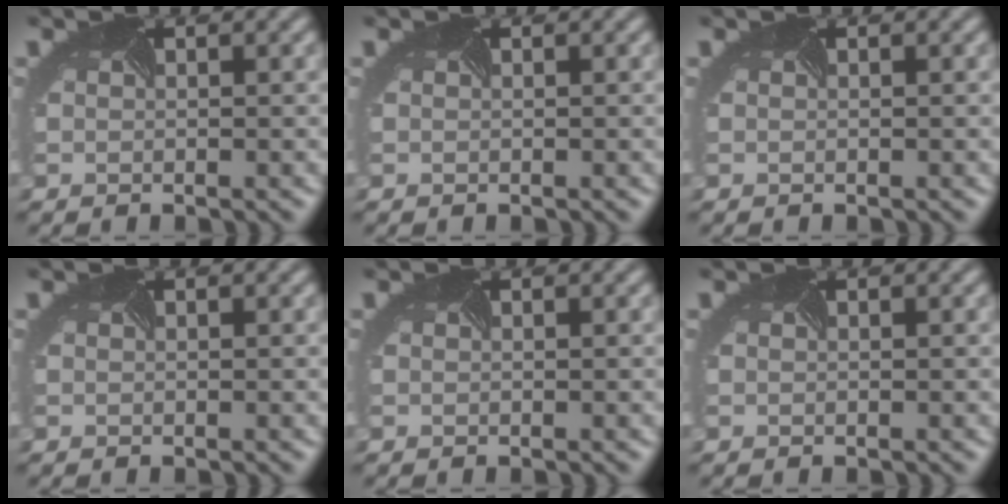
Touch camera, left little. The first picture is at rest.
{"total": 0.0}
{"total": 0.0}
{"total": 0.0}
{"total": 0.0}
{"total": 0.0}